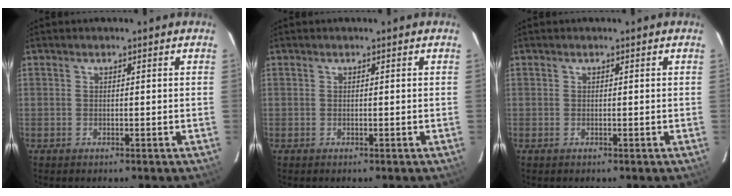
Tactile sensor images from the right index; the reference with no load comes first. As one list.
[{"total": 0.0}, {"total": 0.0}]